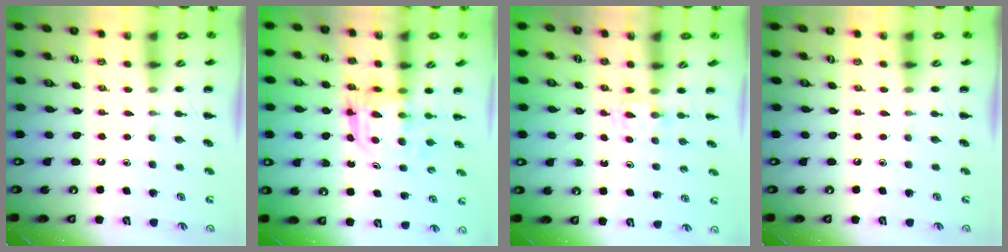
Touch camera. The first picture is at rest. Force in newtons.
{"total": 3.3, "press": 3.3, "slide": 0.2}
{"total": 2.2, "press": 1.9, "slide": 1.1}
{"total": 0.0}